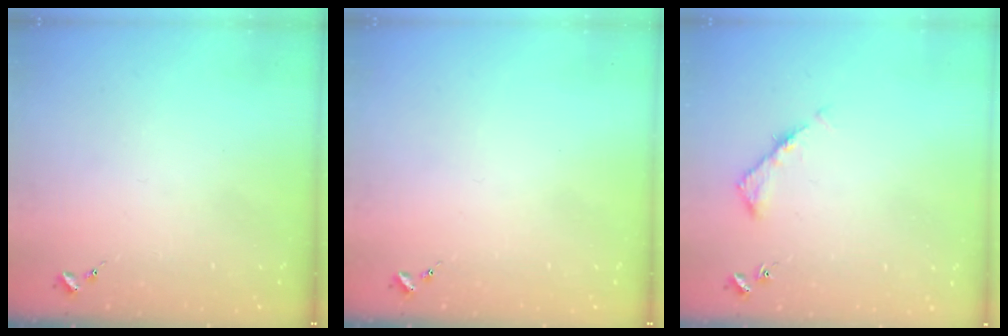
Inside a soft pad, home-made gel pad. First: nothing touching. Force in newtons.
{"total": 0.0}
{"total": 5.0, "press": 4.9, "slide": 0.8}